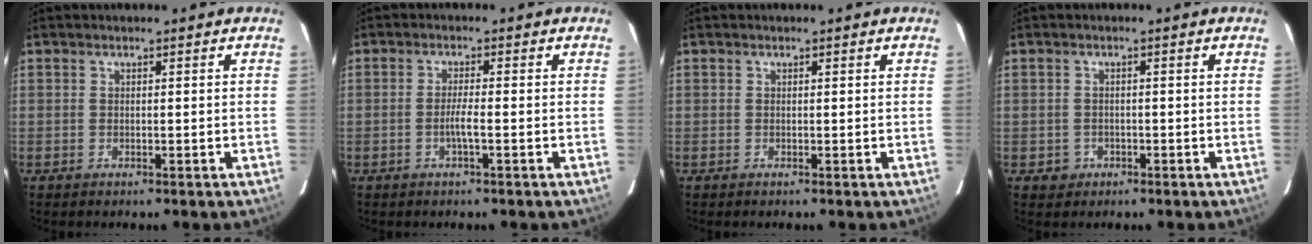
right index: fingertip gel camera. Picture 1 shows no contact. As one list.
[{"total": 2.5, "force": [-0.8, -0.1, 2.3], "torque": [-0.046, -0.001, -0.016]}, {"total": 0.0}, {"total": 2.3, "force": [-0.9, 2.1, 0.0], "torque": [0.007, 0.011, -0.009]}]